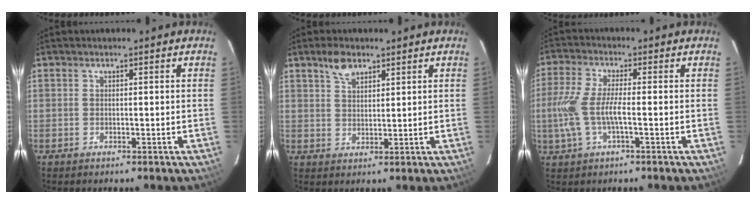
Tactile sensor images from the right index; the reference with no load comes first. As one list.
[{"total": 4.3, "force": [3.0, 2.1, 2.3], "torque": [-0.040, 0.008, 0.056]}, {"total": 8.5, "force": [-1.6, 2.0, 8.1], "torque": [-0.178, -0.003, -0.030]}]